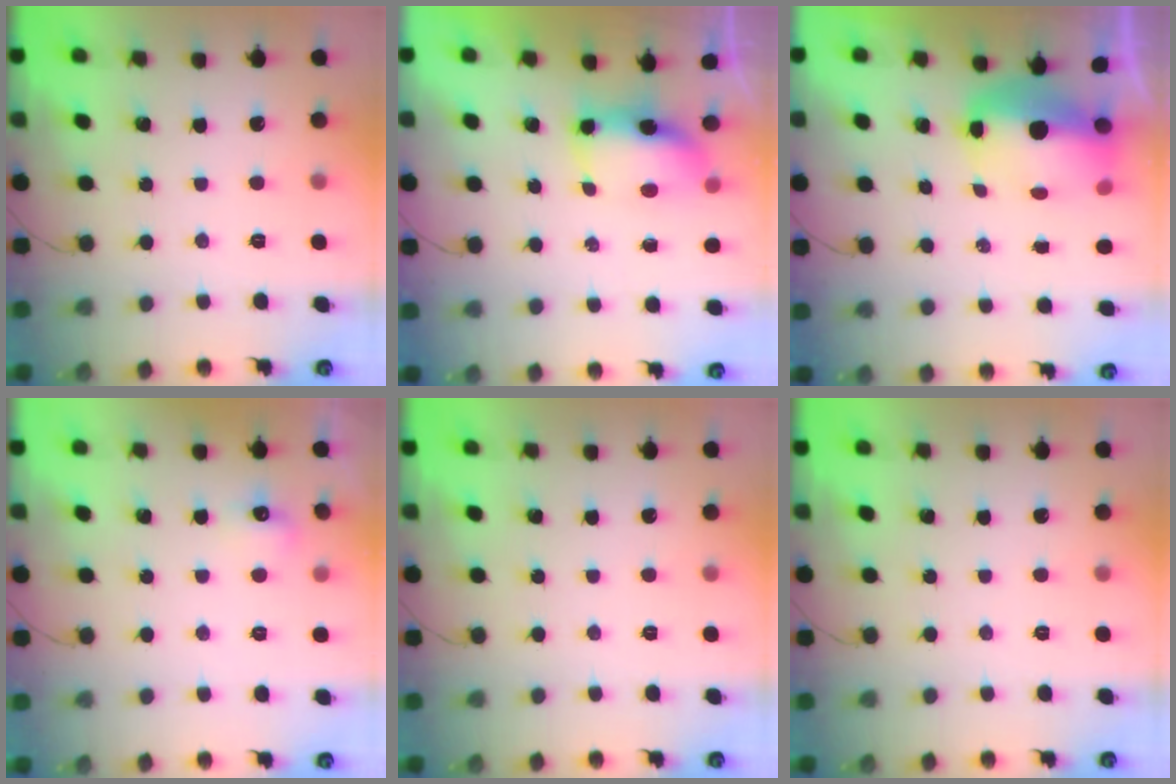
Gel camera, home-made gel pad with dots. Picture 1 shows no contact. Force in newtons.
{"total": 12.2, "press": 8.6, "slide": 8.6}
{"total": 8.7, "press": 8.6, "slide": 1.7}
{"total": 4.9, "press": 4.7, "slide": 1.3}
{"total": 0.0}
{"total": 0.0}